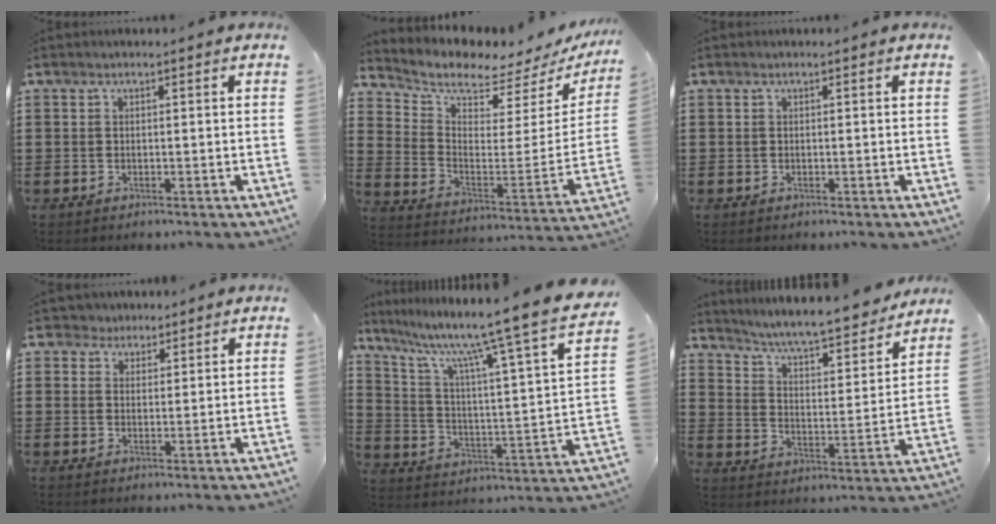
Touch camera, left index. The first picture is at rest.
{"total": 5.2, "force": [5.0, 1.0, 1.1], "torque": [-0.048, -0.058, 0.082]}
{"total": 0.0}
{"total": 3.1, "force": [2.2, 2.1, 0.0], "torque": [-0.017, 0.012, 0.040]}
{"total": 10.7, "force": [8.7, -0.2, 6.3], "torque": [-0.132, -0.081, 0.128]}
{"total": 6.2, "force": [5.8, -0.3, 2.2], "torque": [-0.068, -0.046, 0.092]}